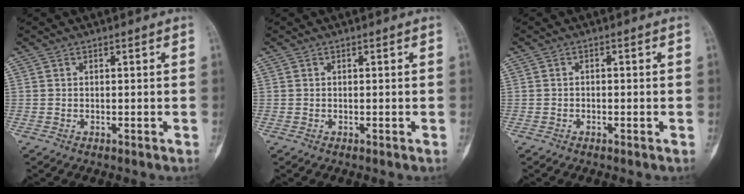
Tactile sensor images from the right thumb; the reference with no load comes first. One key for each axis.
{"total": 0.0}
{"total": 0.6, "fx": -0.3, "fy": 0.4, "fz": 0.4, "tx": -0.004, "ty": 0.002, "tz": -0.008}